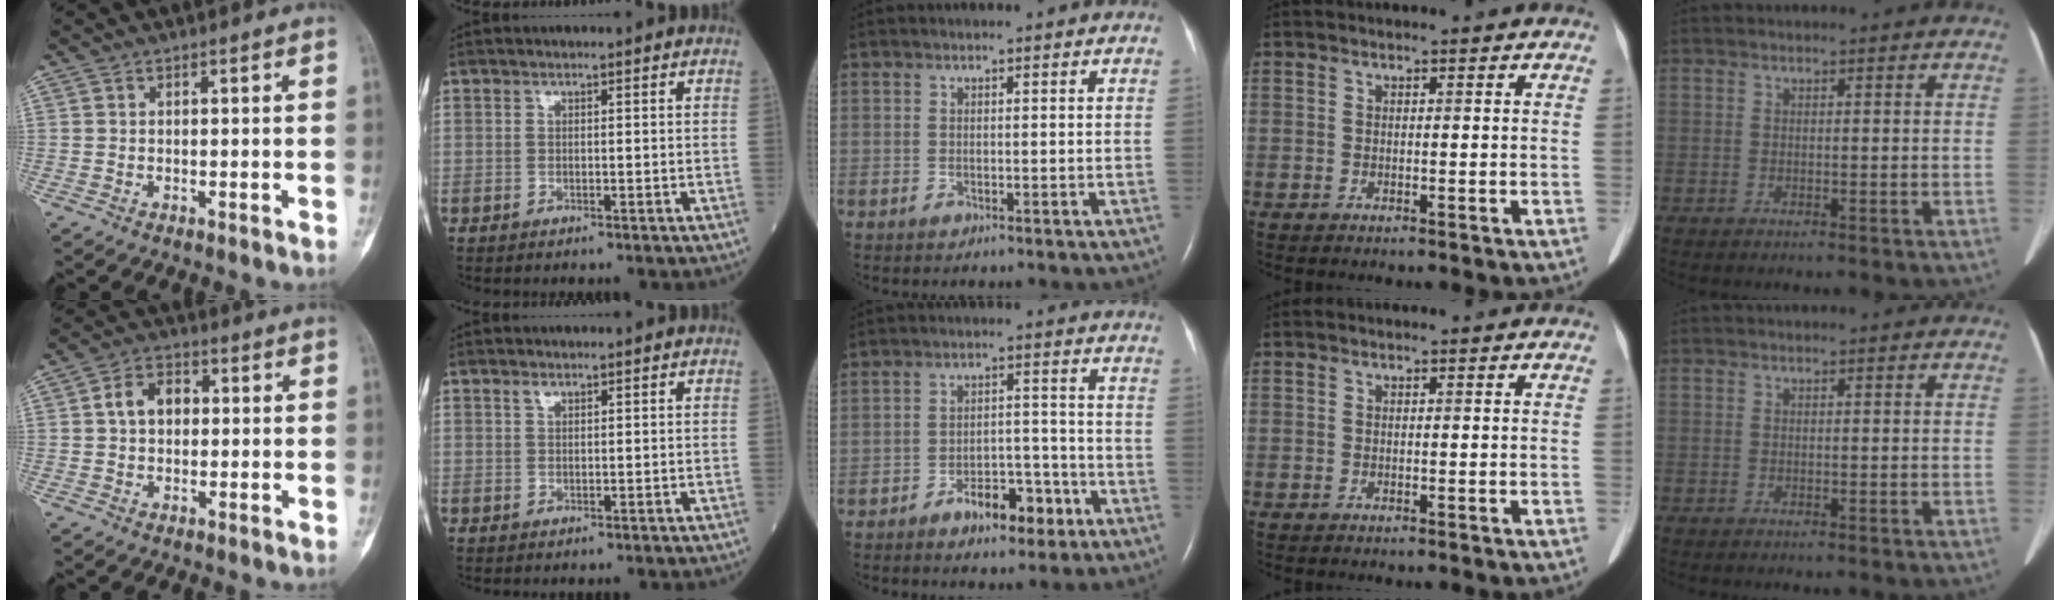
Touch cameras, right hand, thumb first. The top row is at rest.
{"thumb": {"total": 5.9, "force": [0.6, 4.3, 4.0], "torque": [-0.059, 0.016, 0.004]}, "index": {"total": 0.9, "force": [0.7, 0.4, 0.5], "torque": [-0.011, 0.003, 0.013]}, "middle": {"total": 6.9, "force": [-4.2, 3.1, 4.5], "torque": [-0.064, 0.017, -0.059]}}